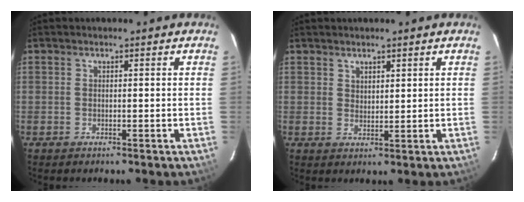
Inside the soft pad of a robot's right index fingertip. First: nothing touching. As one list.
[{"total": 2.2, "force": [1.8, 1.1, 0.7], "torque": [-0.007, 0.001, 0.032]}]